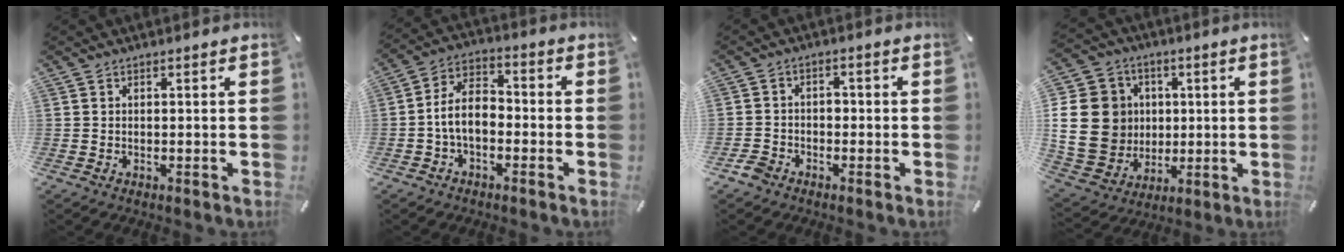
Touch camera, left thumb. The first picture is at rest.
{"total": 8.5, "force": [-2.8, 5.1, 6.1], "torque": [-0.136, 0.016, -0.054]}
{"total": 3.7, "force": [-2.1, 2.8, 1.1], "torque": [-0.018, 0.012, -0.042]}
{"total": 18.4, "force": [1.5, 16.4, 8.2], "torque": [-0.170, 0.004, 0.032]}